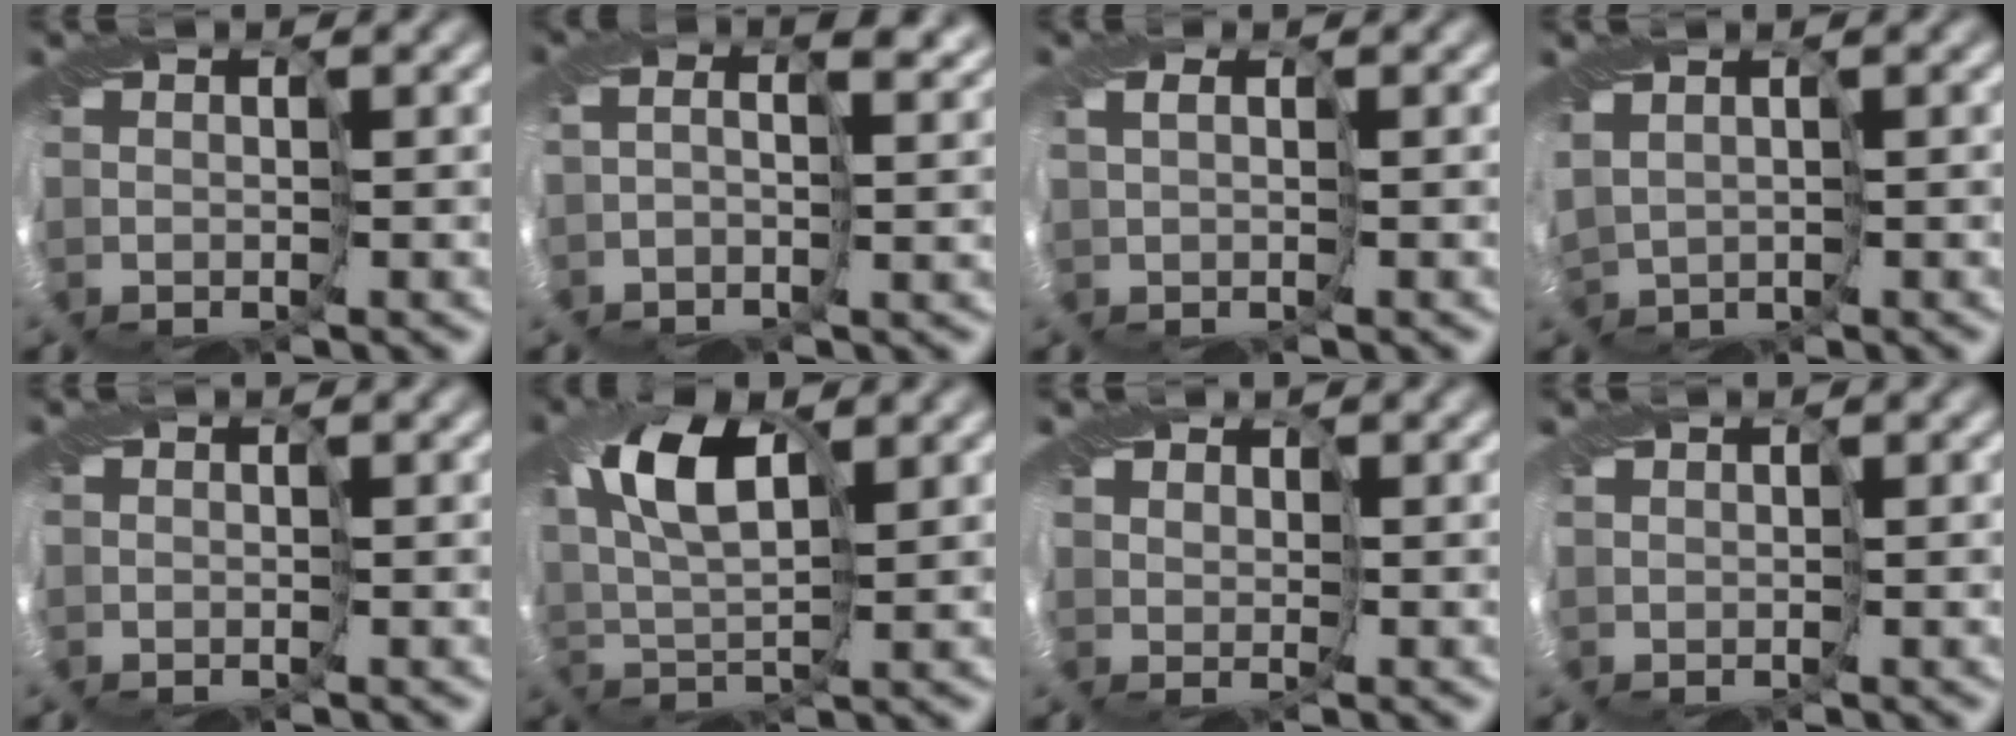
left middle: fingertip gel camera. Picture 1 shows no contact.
{"total": 5.9, "force": [1.8, 3.5, 4.4], "torque": [-0.071, 0.021, 0.014]}
{"total": 0.9, "force": [-0.2, 0.2, 0.9], "torque": [-0.022, 0.004, -0.005]}
{"total": 1.6, "force": [-0.2, 1.1, 1.2], "torque": [-0.038, -0.001, -0.007]}
{"total": 0.0}
{"total": 5.5, "force": [1.4, 2.5, 4.7], "torque": [-0.096, 0.013, 0.011]}
{"total": 1.5, "force": [0.7, 1.2, 0.6], "torque": [-0.010, -0.001, 0.010]}
{"total": 0.6, "force": [0.4, 0.3, 0.2], "torque": [-0.010, 0.005, 0.012]}